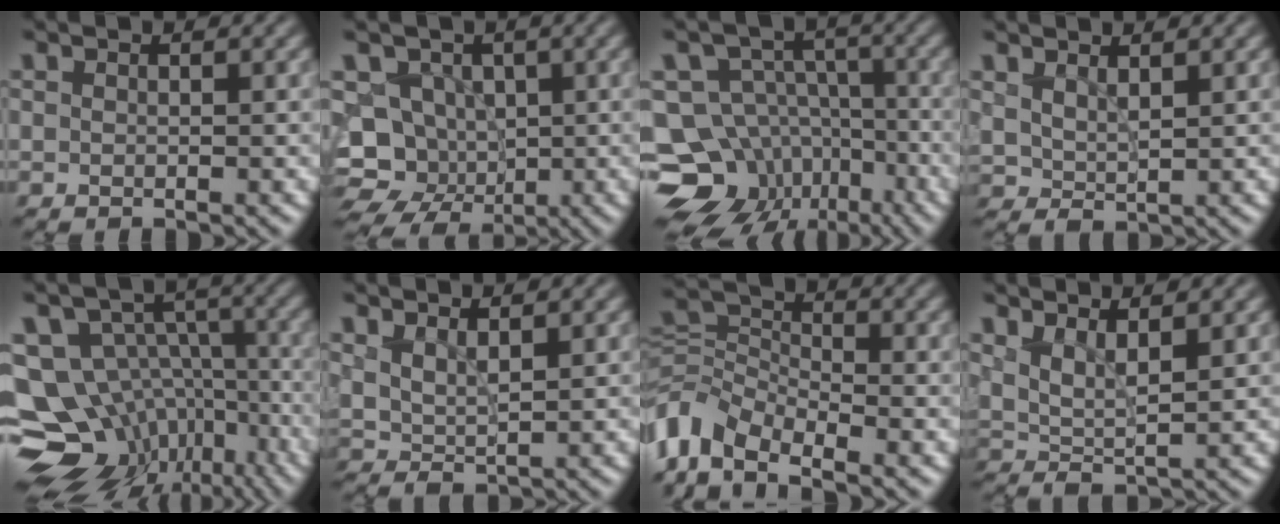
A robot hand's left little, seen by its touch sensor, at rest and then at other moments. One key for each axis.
{"total": 11.0, "fx": -4.1, "fy": 9.4, "fz": 3.9, "tx": -0.066, "ty": -0.017, "tz": -0.079}
{"total": 14.9, "fx": -8.2, "fy": 11.0, "fz": 5.8, "tx": -0.095, "ty": -0.017, "tz": -0.126}
{"total": 1.9, "fx": 0.9, "fy": 1.1, "fz": 1.3, "tx": -0.032, "ty": -0.005, "tz": 0.020}
{"total": 14.1, "fx": -6.8, "fy": 10.6, "fz": 6.4, "tx": -0.125, "ty": -0.011, "tz": -0.077}
{"total": 2.2, "fx": 1.1, "fy": 1.1, "fz": 1.6, "tx": -0.038, "ty": -0.005, "tz": 0.021}
{"total": 6.5, "fx": -4.7, "fy": 3.2, "fz": 3.1, "tx": -0.059, "ty": 0.006, "tz": -0.116}
{"total": 2.7, "fx": 1.5, "fy": 0.9, "fz": 2.1, "tx": -0.046, "ty": -0.006, "tz": 0.029}